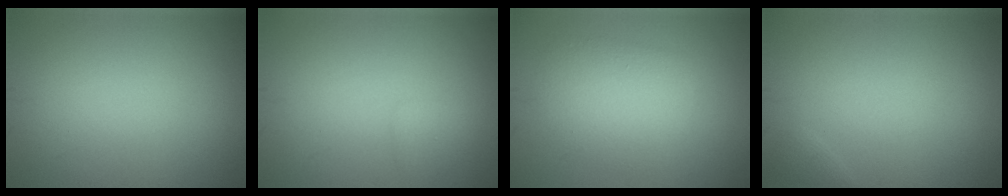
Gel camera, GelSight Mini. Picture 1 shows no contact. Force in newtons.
{"total": 1.0, "press": 1.0, "slide": 0.1}
{"total": 4.1, "press": 4.1, "slide": 0.3}
{"total": 0.5, "press": 0.5, "slide": 0.0}